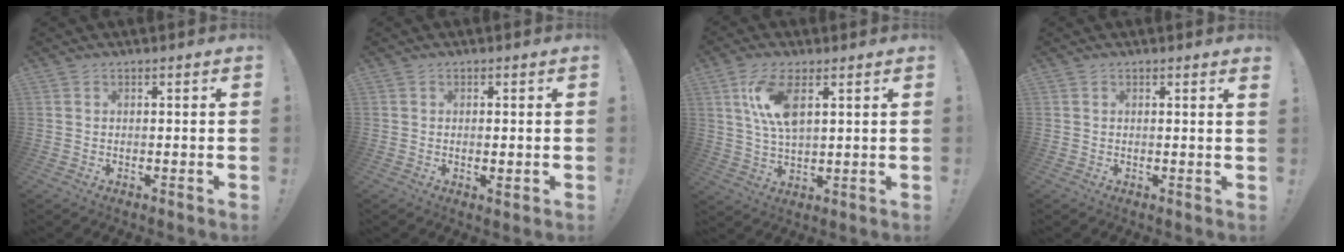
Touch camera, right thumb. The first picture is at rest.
{"total": 1.6, "force": [0.3, 0.4, 1.5], "torque": [-0.018, -0.003, 0.004]}
{"total": 10.3, "force": [4.0, 4.1, 8.6], "torque": [-0.165, -0.013, 0.069]}
{"total": 1.1, "force": [0.8, -0.5, 0.6], "torque": [0.001, -0.008, 0.010]}